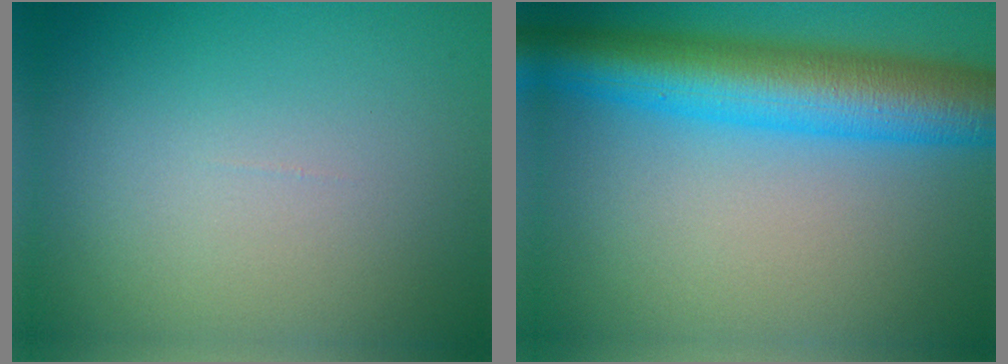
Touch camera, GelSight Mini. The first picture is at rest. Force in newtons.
{"total": 9.3, "press": 9.3, "slide": 0.2}